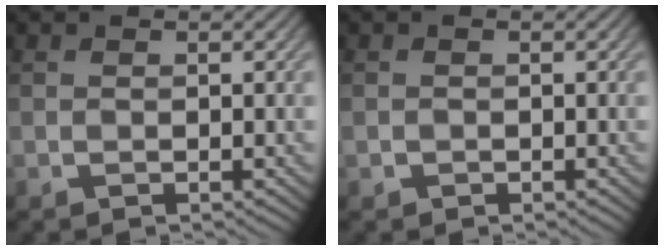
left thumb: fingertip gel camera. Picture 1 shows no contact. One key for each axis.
{"total": 0.6, "fx": -0.3, "fy": 0.5, "fz": -0.1, "tx": 0.001, "ty": -0.004, "tz": -0.007}